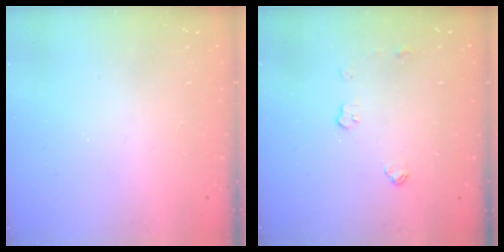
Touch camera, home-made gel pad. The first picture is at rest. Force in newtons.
{"total": 6.4, "press": 6.4, "slide": 0.2}